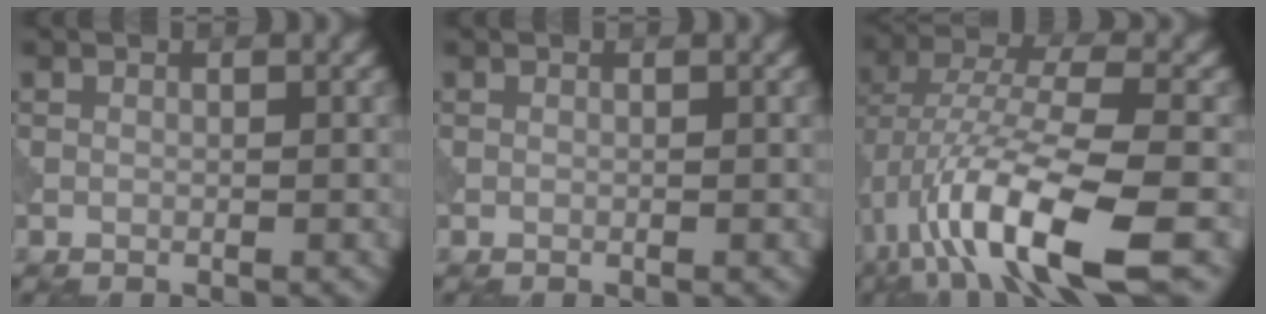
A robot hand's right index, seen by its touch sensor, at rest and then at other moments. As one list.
[{"total": 0.0}, {"total": 11.8, "force": [-4.6, 3.6, 10.2], "torque": [-0.192, 0.006, -0.085]}]